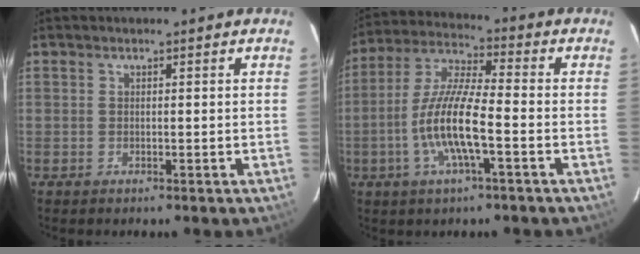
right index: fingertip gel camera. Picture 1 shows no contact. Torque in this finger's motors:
{"motor_torque": [0.90, -0.25, 0.74, 0.21]}